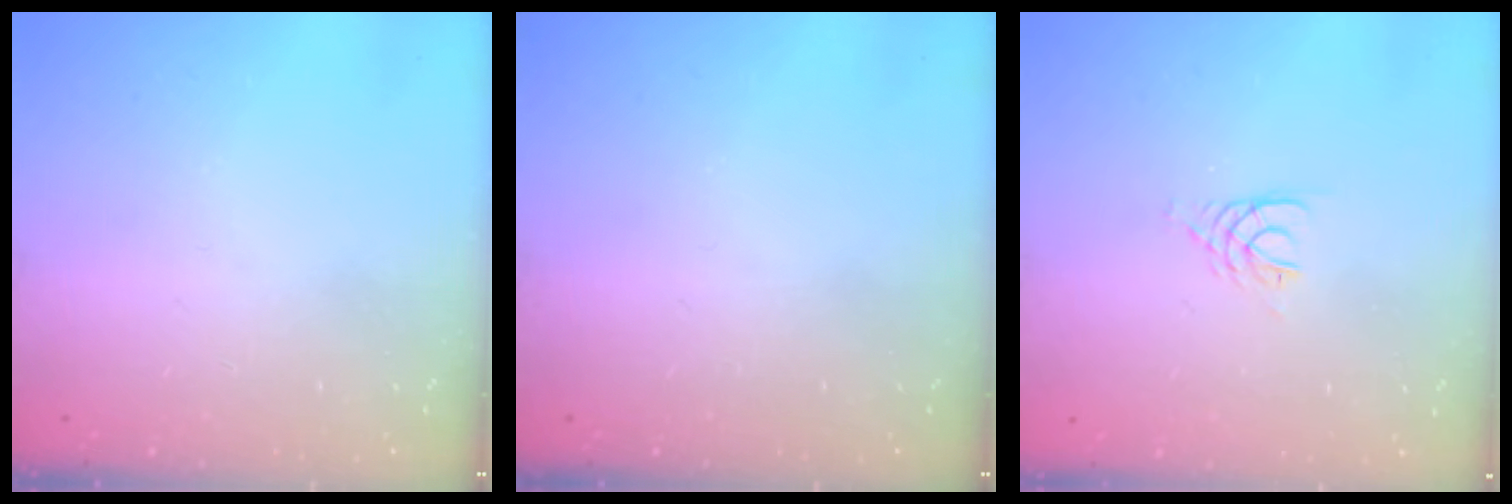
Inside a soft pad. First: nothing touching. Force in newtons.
{"total": 0.0}
{"total": 3.0, "press": 2.9, "slide": 0.4}